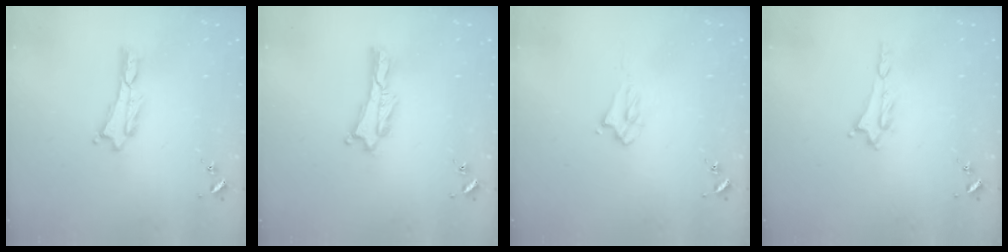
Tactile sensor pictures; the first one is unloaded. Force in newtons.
{"total": 0.7, "press": 0.6, "slide": 0.2}
{"total": 2.2, "press": 2.2, "slide": 0.4}
{"total": 1.2, "press": 1.2, "slide": 0.2}